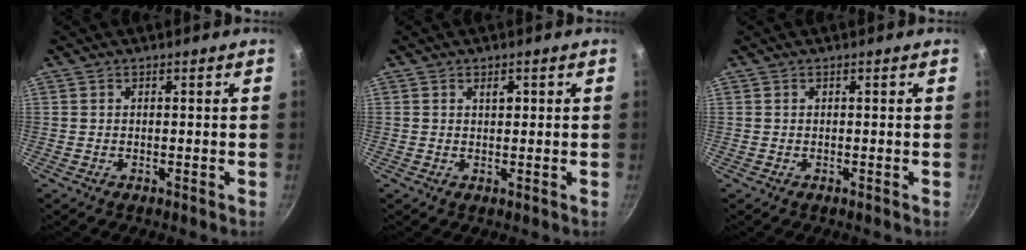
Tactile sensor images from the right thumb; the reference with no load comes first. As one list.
[{"total": 1.7, "force": [0.6, 1.0, 1.3], "torque": [-0.011, -0.003, 0.009]}, {"total": 0.0}]